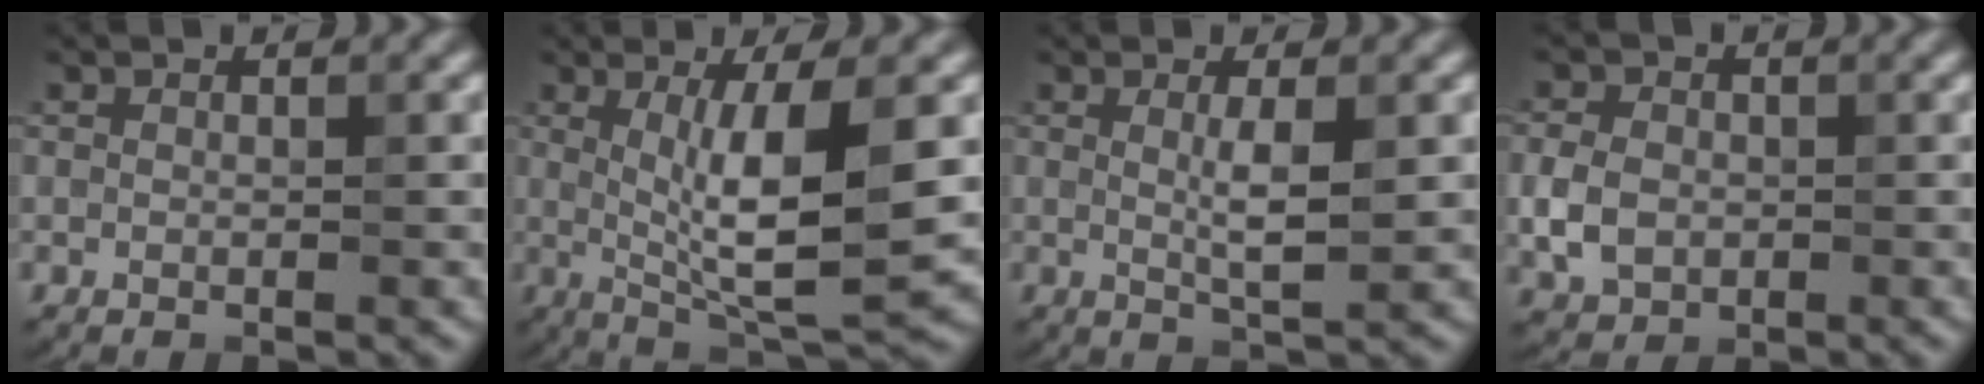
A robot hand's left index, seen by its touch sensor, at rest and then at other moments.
{"total": 8.0, "force": [0.6, 1.7, 7.8], "torque": [-0.122, -0.012, 0.018]}
{"total": 3.0, "force": [0.4, 0.5, 2.9], "torque": [-0.053, -0.004, 0.007]}
{"total": 3.4, "force": [-0.5, 2.8, 2.0], "torque": [-0.042, -0.001, -0.014]}